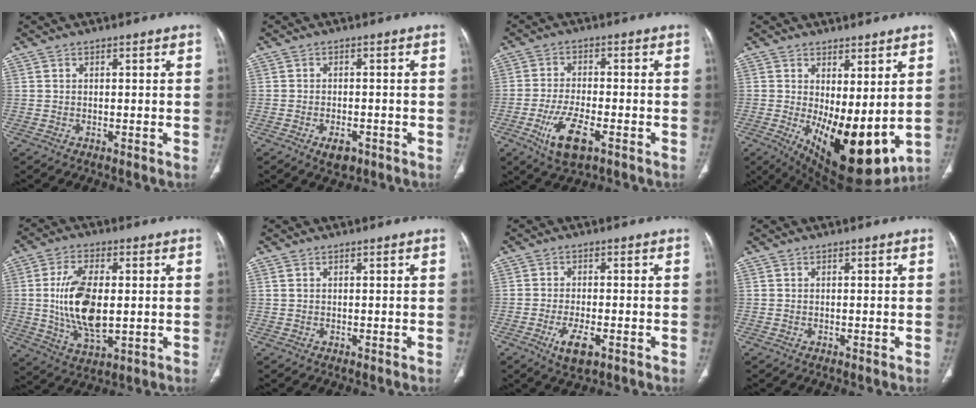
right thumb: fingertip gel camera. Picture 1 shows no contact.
{"total": 3.8, "force": [-1.9, 2.1, 2.5], "torque": [-0.034, 0.005, -0.024]}
{"total": 8.9, "force": [-4.0, 3.6, 7.2], "torque": [-0.144, 0.006, -0.067]}
{"total": 16.5, "force": [-0.7, 7.1, 14.9], "torque": [-0.226, -0.038, 0.014]}
{"total": 13.9, "force": [0.3, 6.8, 12.1], "torque": [-0.232, -0.010, 0.013]}
{"total": 0.6, "force": [0.4, 0.2, 0.4], "torque": [-0.011, 0.010, 0.011]}
{"total": 5.5, "force": [-2.4, 2.2, 4.4], "torque": [-0.082, 0.001, -0.036]}
{"total": 0.0}